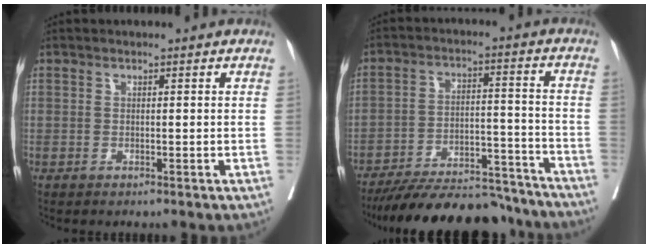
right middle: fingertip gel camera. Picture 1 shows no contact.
{"total": 19.5, "force": [-17.9, 4.7, 6.3], "torque": [-0.094, 0.013, -0.261]}